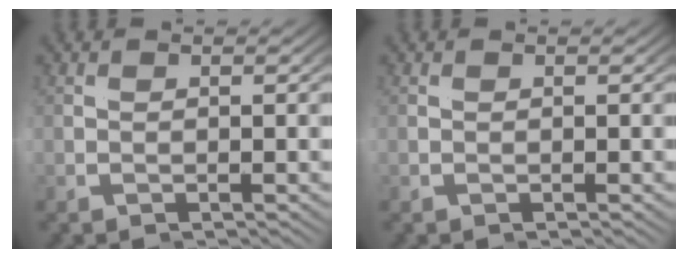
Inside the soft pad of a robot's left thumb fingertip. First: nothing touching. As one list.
[{"total": 0.0}]